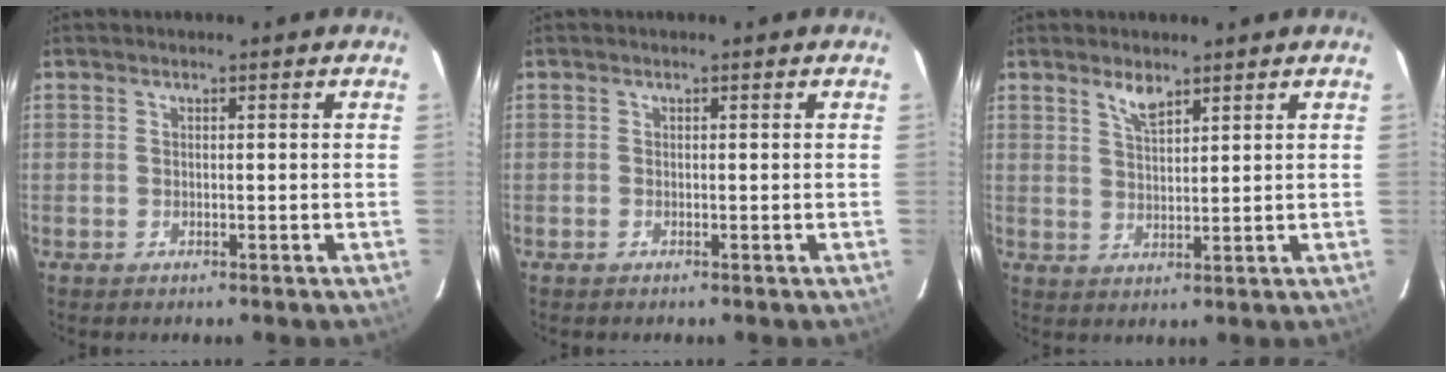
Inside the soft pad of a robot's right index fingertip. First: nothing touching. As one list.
[{"total": 0.0}, {"total": 3.6, "force": [2.7, 1.1, 2.1], "torque": [-0.038, 0.000, 0.051]}]